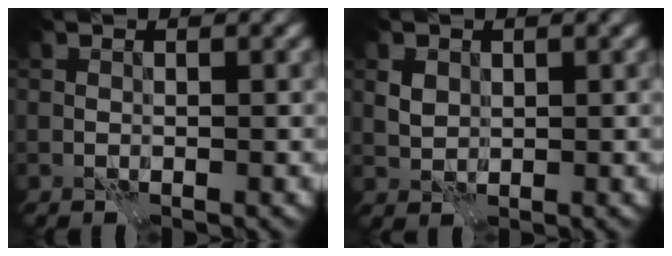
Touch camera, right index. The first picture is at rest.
{"total": 1.7, "force": [0.6, 1.4, 0.8], "torque": [-0.018, -0.001, 0.012]}